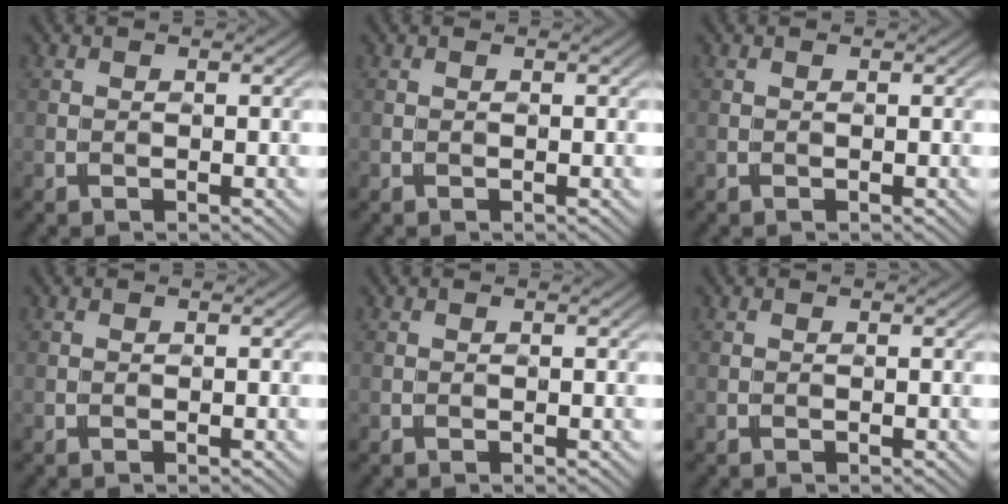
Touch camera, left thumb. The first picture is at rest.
{"total": 0.0}
{"total": 0.0}
{"total": 0.0}
{"total": 0.0}
{"total": 0.0}